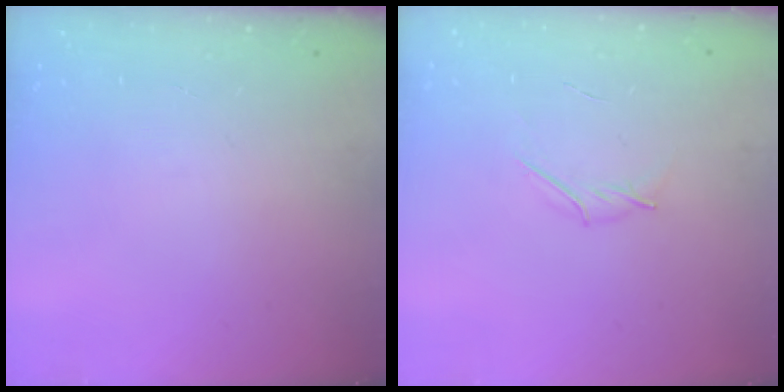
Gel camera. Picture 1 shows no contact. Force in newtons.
{"total": 2.9, "press": 2.8, "slide": 0.9}